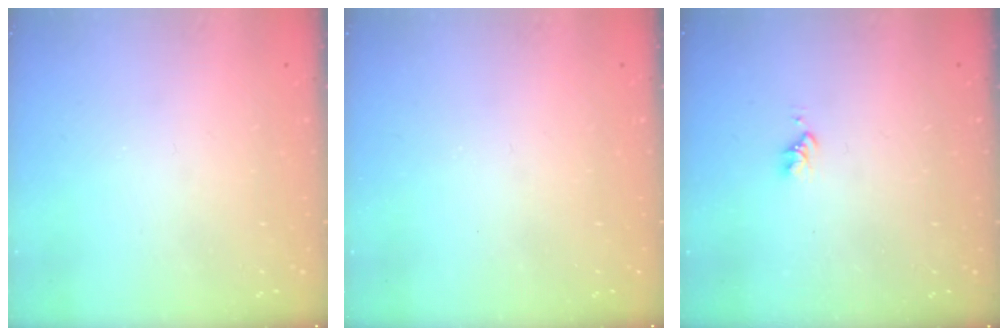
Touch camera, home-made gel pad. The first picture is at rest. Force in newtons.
{"total": 0.0}
{"total": 2.6, "press": 2.6, "slide": 0.4}